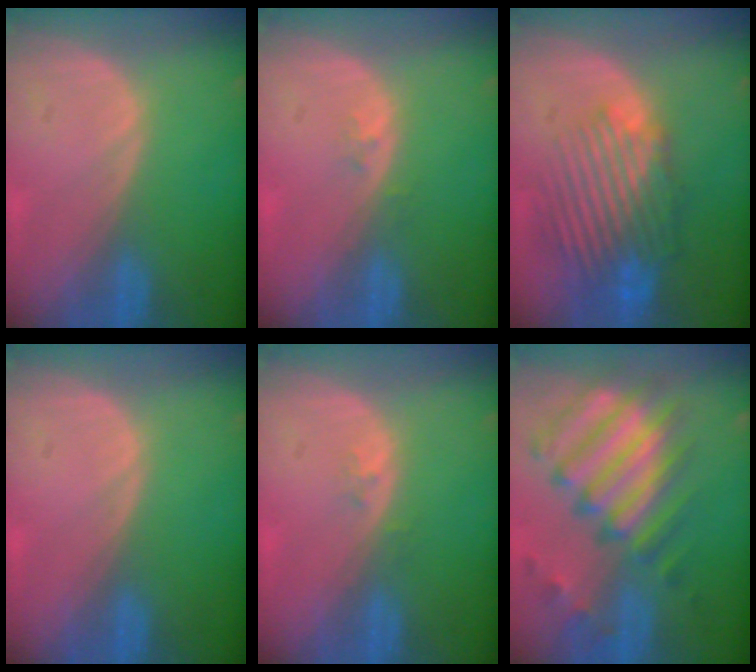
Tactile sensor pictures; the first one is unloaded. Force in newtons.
{"total": 1.1, "press": 0.8, "slide": 0.7}
{"total": 10.2, "press": 9.1, "slide": 4.7}
{"total": 0.0}
{"total": 1.1, "press": 0.8, "slide": 0.7}
{"total": 11.9, "press": 10.3, "slide": 5.9}